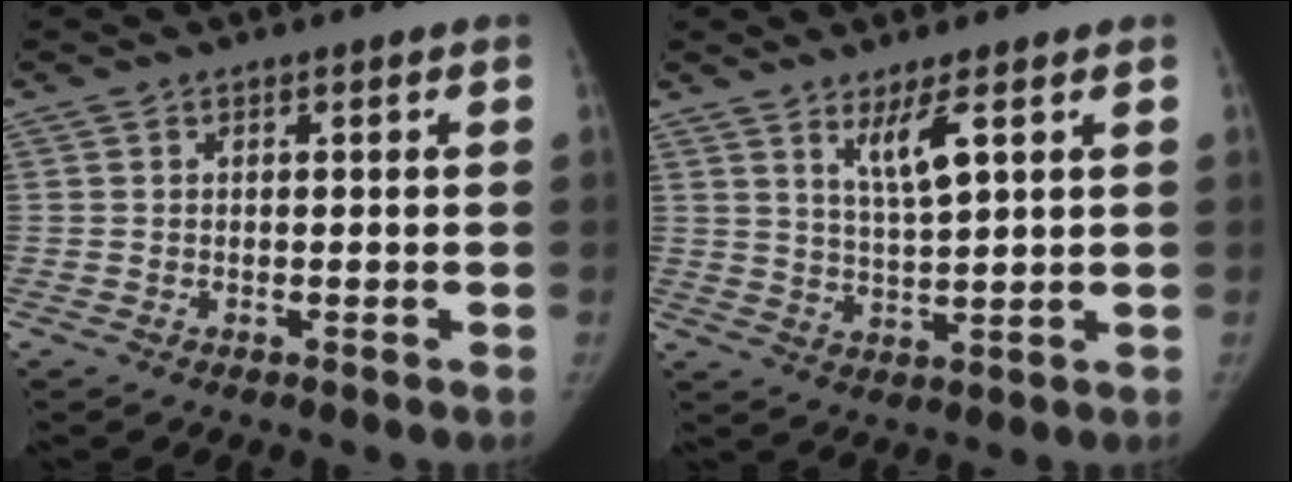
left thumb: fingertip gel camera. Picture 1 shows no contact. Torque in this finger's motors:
{"motor_torque": [0.05, 0.08, 0.07, 0.05, 0.02]}